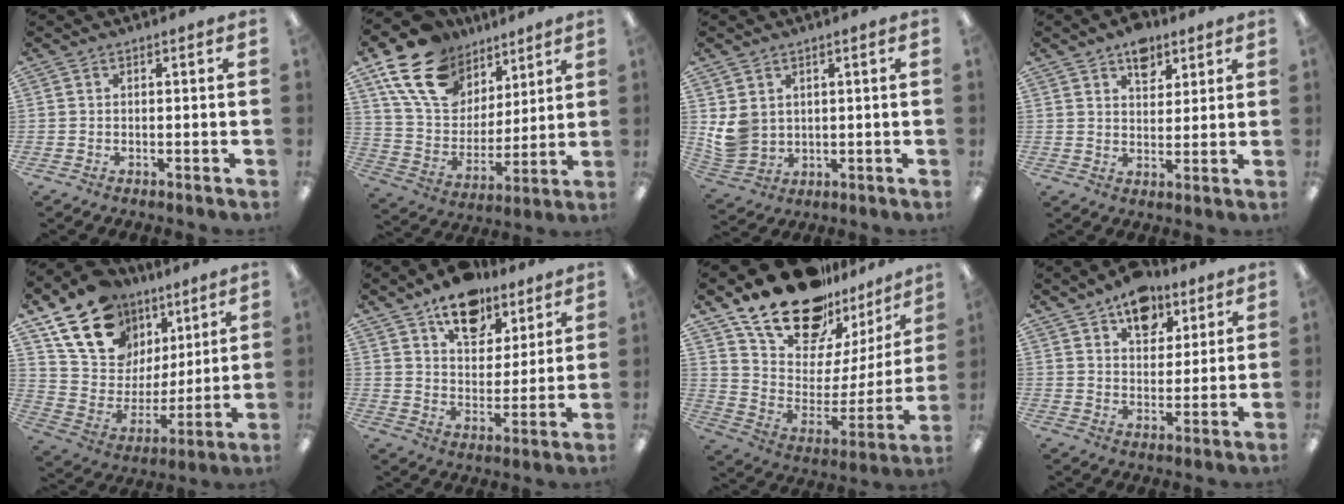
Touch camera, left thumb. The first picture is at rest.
{"total": 19.2, "force": [11.5, 12.7, 8.6], "torque": [-0.167, -0.046, 0.218]}
{"total": 6.3, "force": [2.1, 5.3, 2.6], "torque": [-0.056, -0.003, 0.046]}
{"total": 7.3, "force": [4.9, 4.5, 3.2], "torque": [-0.030, -0.020, 0.083]}
{"total": 20.1, "force": [12.6, 13.6, 7.9], "torque": [-0.158, -0.059, 0.240]}
{"total": 13.8, "force": [10.2, 7.5, 5.4], "torque": [-0.073, -0.060, 0.183]}
{"total": 22.8, "force": [17.7, 10.4, 10.0], "torque": [-0.185, -0.111, 0.324]}
{"total": 11.3, "force": [7.8, 6.7, 4.8], "torque": [-0.049, -0.042, 0.135]}